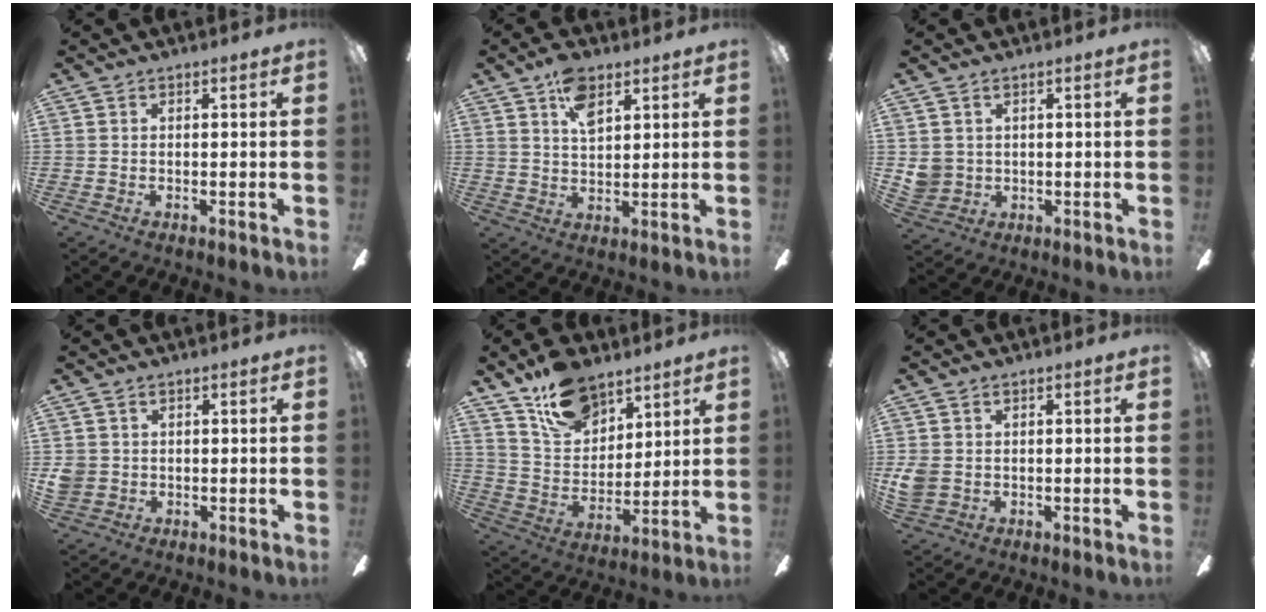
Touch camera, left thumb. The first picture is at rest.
{"total": 7.4, "force": [4.3, 3.7, 4.8], "torque": [-0.072, -0.011, 0.073]}
{"total": 4.3, "force": [1.2, 4.0, 0.9], "torque": [-0.026, 0.004, 0.026]}
{"total": 2.8, "force": [0.4, 2.7, 0.7], "torque": [-0.017, 0.007, 0.010]}
{"total": 14.8, "force": [10.3, 8.4, 6.4], "torque": [-0.119, -0.048, 0.198]}
{"total": 3.9, "force": [0.2, 3.2, 2.2], "torque": [-0.053, 0.002, 0.006]}